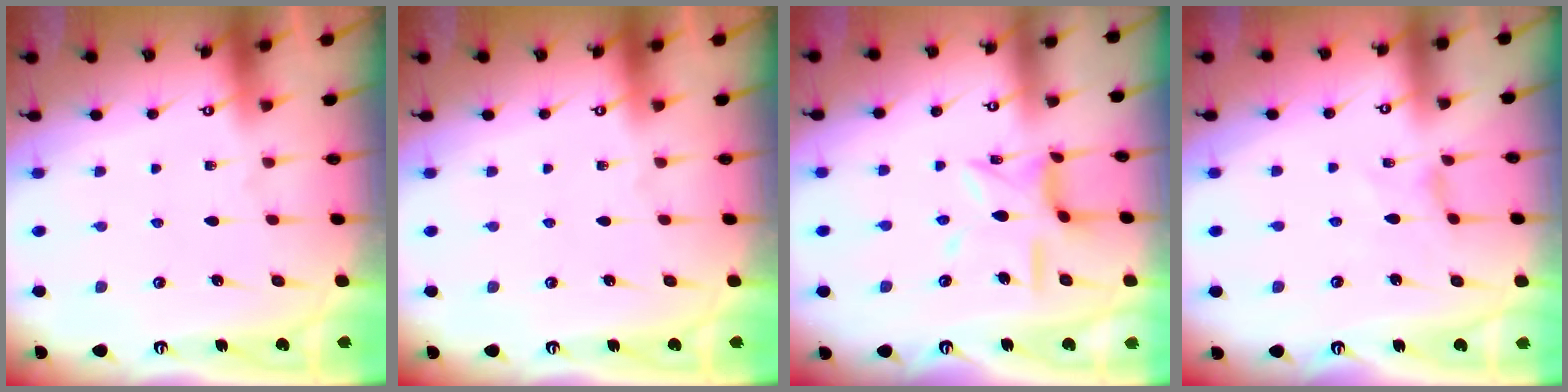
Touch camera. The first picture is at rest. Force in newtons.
{"total": 0.0}
{"total": 10.7, "press": 10.7, "slide": 0.8}
{"total": 0.0}